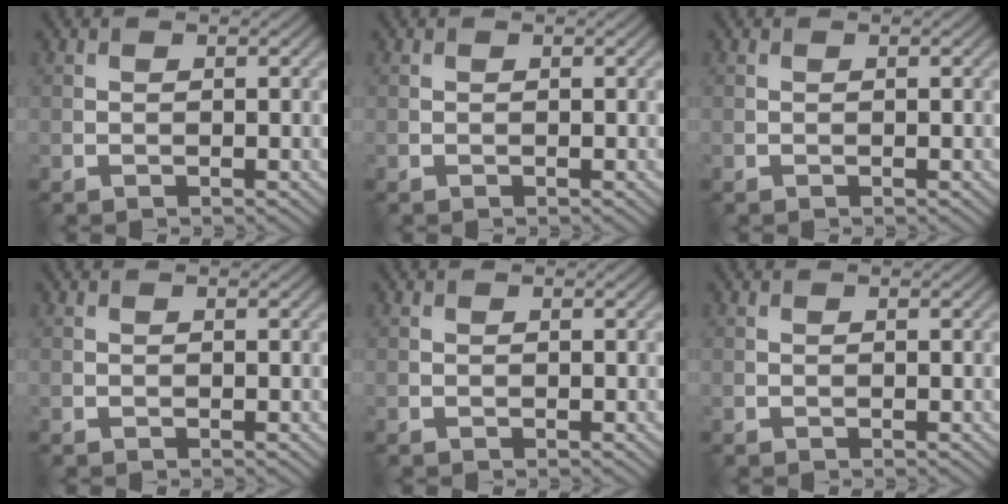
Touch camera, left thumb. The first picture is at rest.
{"total": 0.0}
{"total": 0.0}
{"total": 0.0}
{"total": 0.0}
{"total": 0.0}